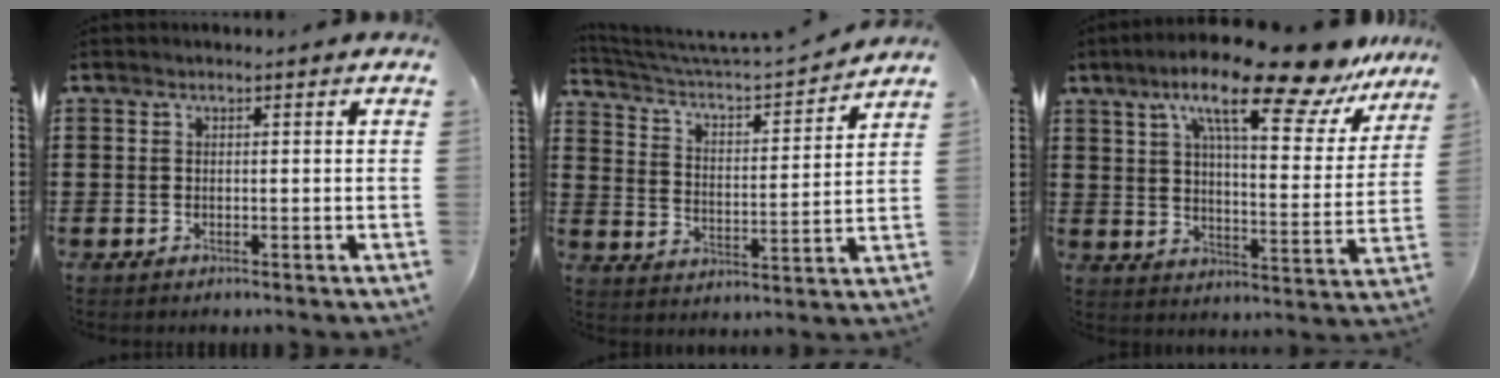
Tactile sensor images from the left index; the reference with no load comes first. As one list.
[{"total": 3.9, "force": [3.7, 0.4, 1.2], "torque": [-0.046, -0.036, 0.054]}, {"total": 16.4, "force": [11.9, 2.7, 11.0], "torque": [-0.206, -0.053, 0.192]}]